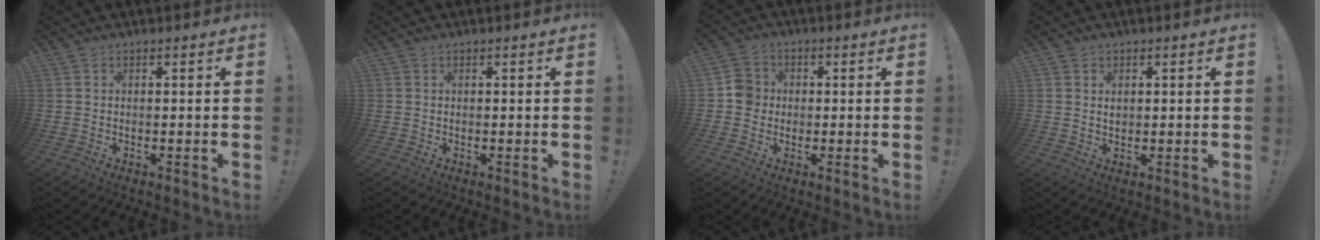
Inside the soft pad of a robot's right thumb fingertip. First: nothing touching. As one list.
[{"total": 0.0}, {"total": 6.5, "force": [-0.4, 6.0, 2.3], "torque": [-0.038, 0.016, -0.005]}, {"total": 1.4, "force": [0.7, 1.0, 0.6], "torque": [0.002, -0.003, 0.010]}]